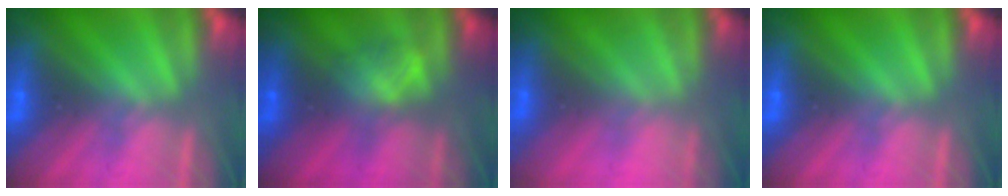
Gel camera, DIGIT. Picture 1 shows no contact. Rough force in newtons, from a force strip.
{"total": 2.1}
{"total": 2.4}
{"total": 0.0}